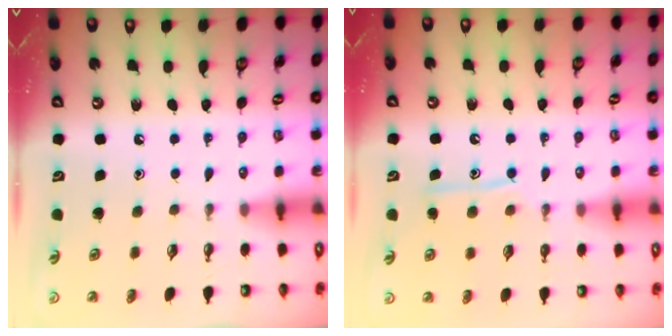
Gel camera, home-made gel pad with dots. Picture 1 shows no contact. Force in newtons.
{"total": 9.4, "press": 9.4, "slide": 0.7}